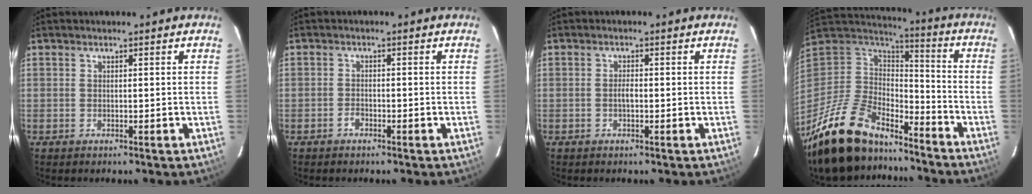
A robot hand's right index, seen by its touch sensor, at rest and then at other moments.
{"total": 1.5, "force": [-1.1, 0.9, 0.5], "torque": [-0.011, 0.003, -0.019]}
{"total": 1.6, "force": [-0.3, 0.7, 1.4], "torque": [-0.026, 0.003, -0.008]}
{"total": 25.0, "force": [-18.2, 11.1, 13.0], "torque": [-0.281, -0.015, -0.306]}